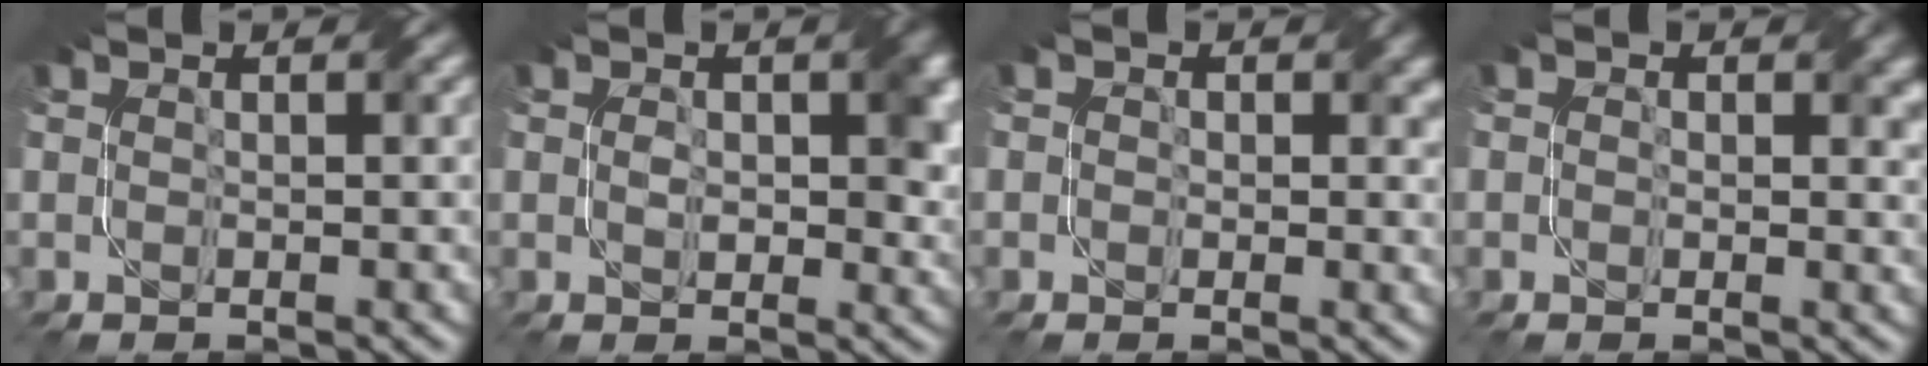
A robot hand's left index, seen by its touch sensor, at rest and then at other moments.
{"total": 3.9, "force": [0.4, 2.3, 3.2], "torque": [-0.049, -0.004, 0.009]}
{"total": 2.2, "force": [0.6, 1.8, 1.1], "torque": [-0.016, 0.000, 0.003]}
{"total": 2.4, "force": [0.6, 1.7, 1.6], "torque": [-0.016, -0.002, 0.006]}